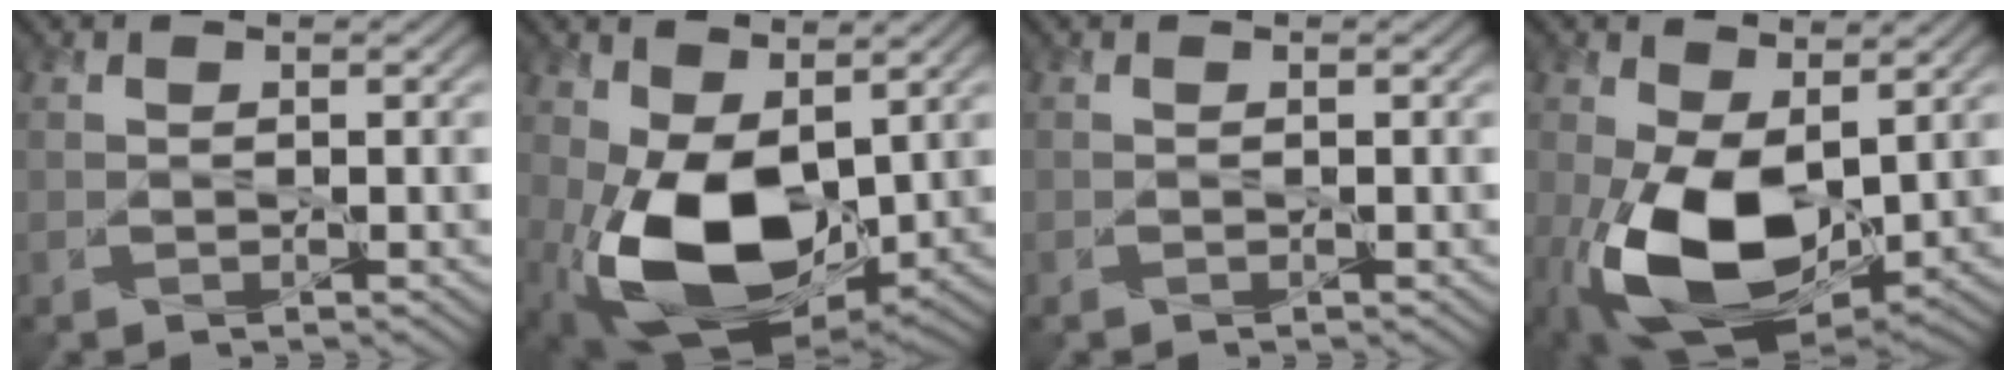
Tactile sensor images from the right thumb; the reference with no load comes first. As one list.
[{"total": 13.7, "force": [-0.4, 8.1, 11.0], "torque": [-0.229, -0.031, -0.010]}, {"total": 0.0}, {"total": 13.4, "force": [-1.6, 7.4, 11.1], "torque": [-0.235, -0.018, -0.036]}]